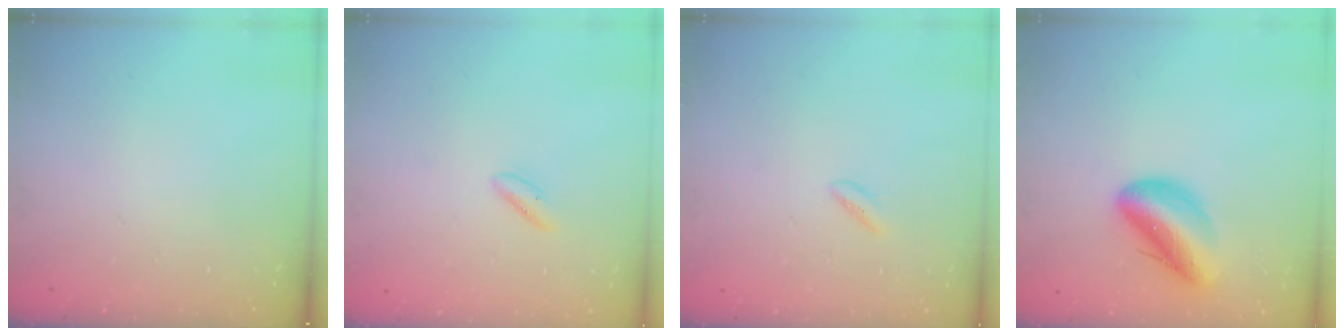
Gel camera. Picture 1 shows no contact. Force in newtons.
{"total": 2.1, "press": 1.7, "slide": 1.3}
{"total": 2.1, "press": 2.0, "slide": 0.8}
{"total": 12.2, "press": 11.9, "slide": 2.3}